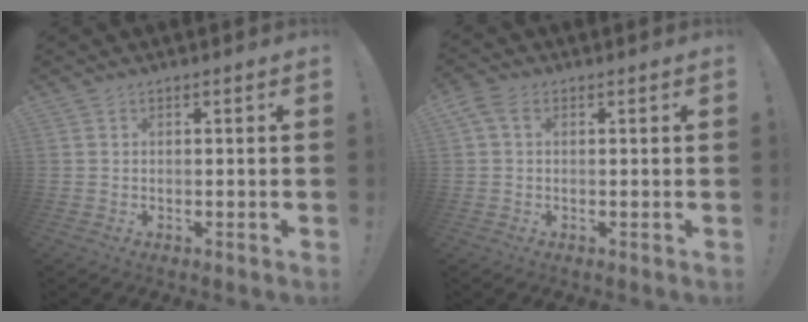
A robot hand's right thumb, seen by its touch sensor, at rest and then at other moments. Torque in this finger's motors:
{"motor_torque": [-0.35, 0.86, 0.93, 0.31, 0.30]}